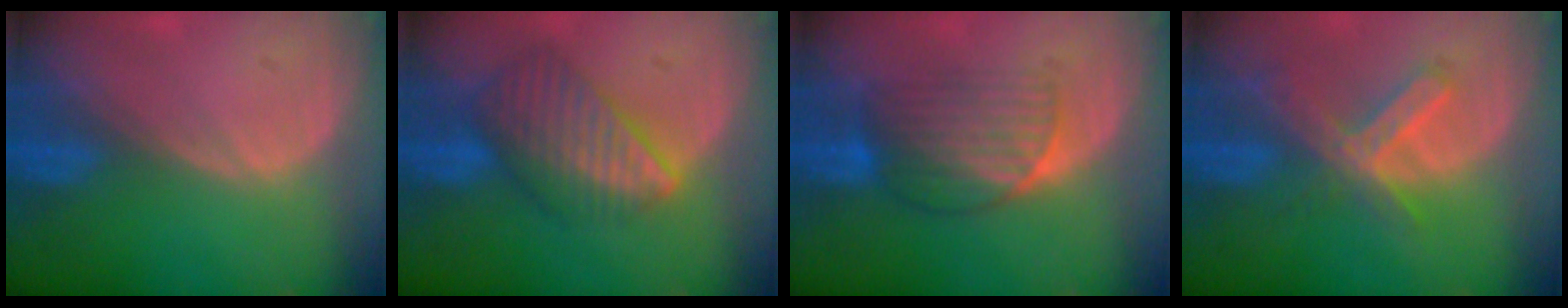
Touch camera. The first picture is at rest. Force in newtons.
{"total": 8.2, "press": 7.3, "slide": 3.7}
{"total": 6.7, "press": 6.4, "slide": 1.8}
{"total": 6.9, "press": 5.9, "slide": 3.5}